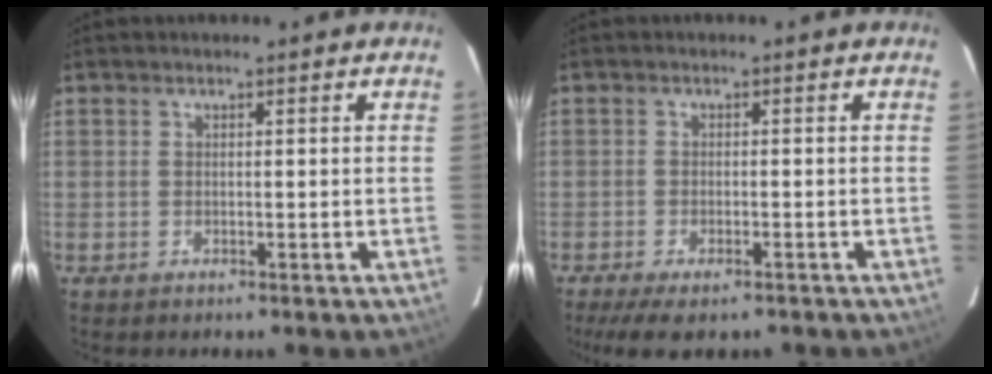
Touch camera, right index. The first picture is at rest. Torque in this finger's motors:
{"motor_torque": [0.82, -0.64, 0.32, 0.07]}